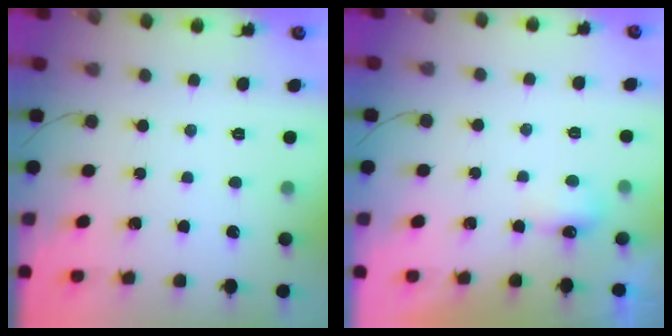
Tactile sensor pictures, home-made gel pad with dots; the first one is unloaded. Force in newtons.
{"total": 4.3, "press": 4.2, "slide": 0.9}